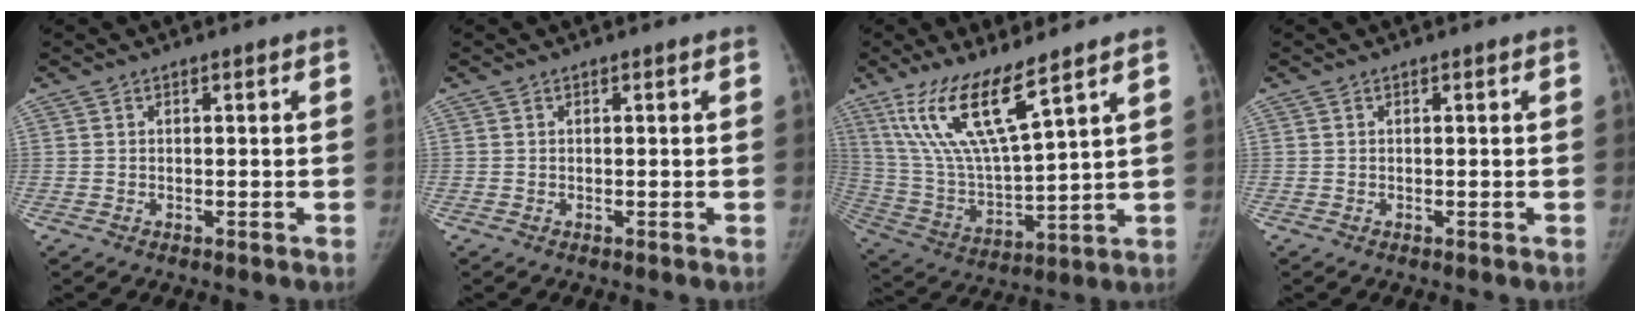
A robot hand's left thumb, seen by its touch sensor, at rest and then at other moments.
{"total": 0.0}
{"total": 16.1, "force": [9.9, 3.2, 12.3], "torque": [-0.245, -0.054, 0.209]}
{"total": 0.0}